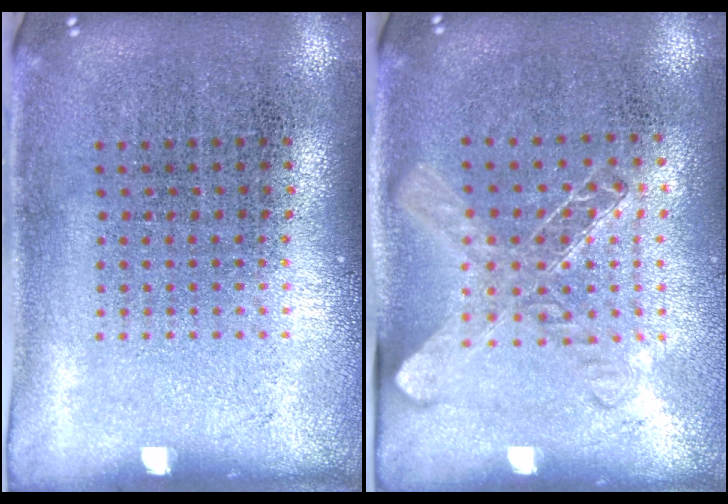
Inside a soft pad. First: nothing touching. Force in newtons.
{"total": 1.4, "press": 1.2, "slide": 0.7}